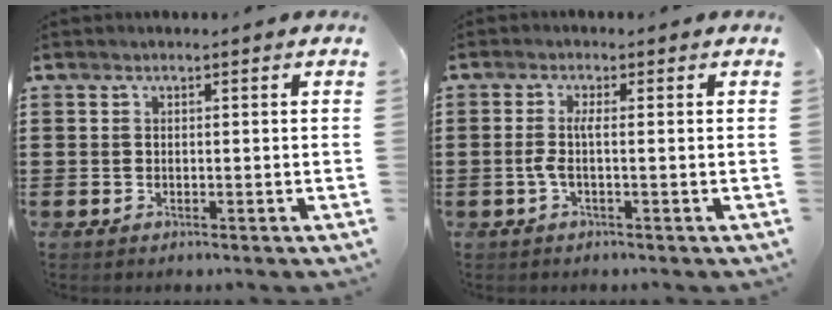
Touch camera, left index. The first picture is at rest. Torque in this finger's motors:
{"motor_torque": [0.90, 0.23, 0.36, 0.11]}